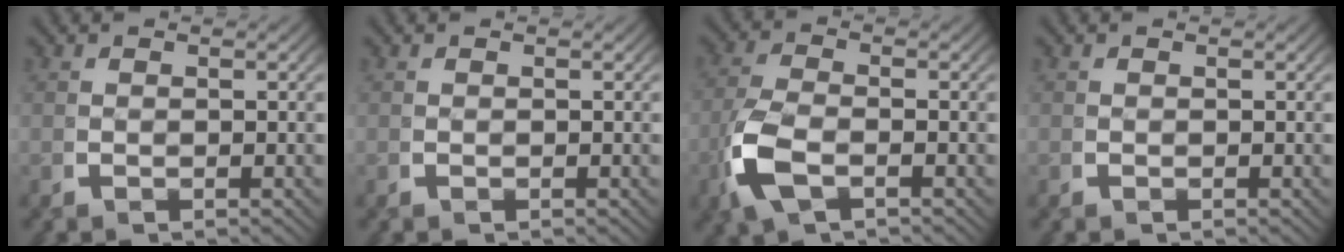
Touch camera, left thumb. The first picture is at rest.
{"total": 0.0}
{"total": 5.5, "force": [-1.6, 3.3, 4.1], "torque": [-0.112, -0.011, -0.029]}
{"total": 0.6, "force": [-0.3, 0.5, -0.2], "torque": [-0.001, -0.008, 0.001]}